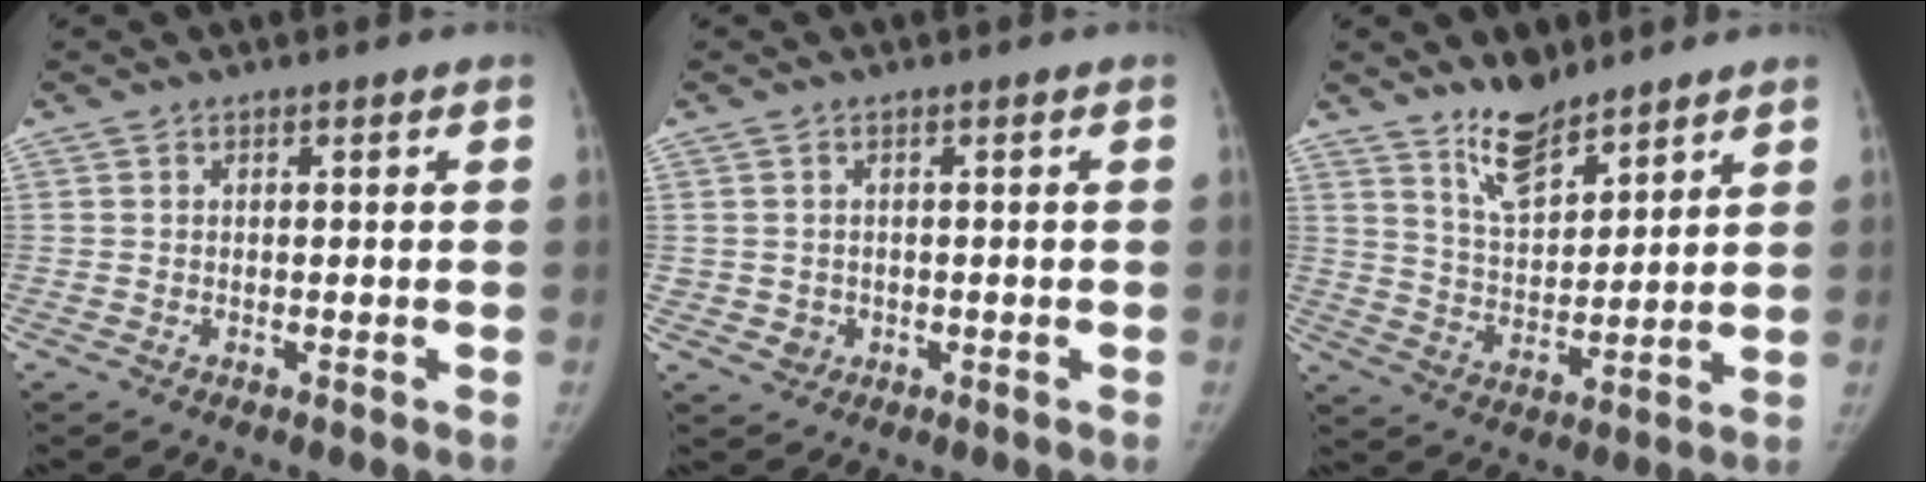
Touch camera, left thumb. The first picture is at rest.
{"total": 2.1, "force": [-0.3, 2.0, 0.4], "torque": [0.001, 0.004, 0.002]}
{"total": 8.9, "force": [7.2, 3.3, 4.2], "torque": [-0.051, -0.062, 0.138]}